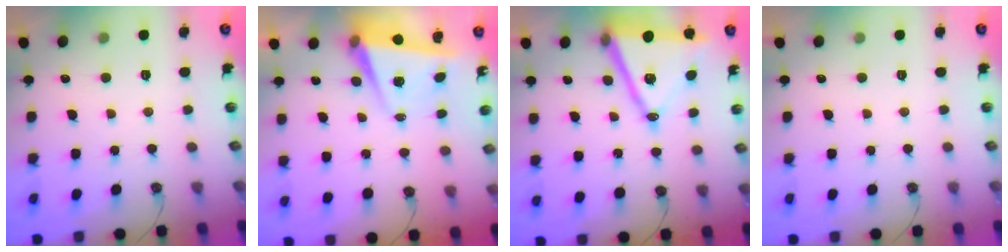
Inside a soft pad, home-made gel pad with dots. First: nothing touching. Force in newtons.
{"total": 5.4, "press": 5.3, "slide": 1.2}
{"total": 16.6, "press": 16.2, "slide": 3.7}
{"total": 0.0}